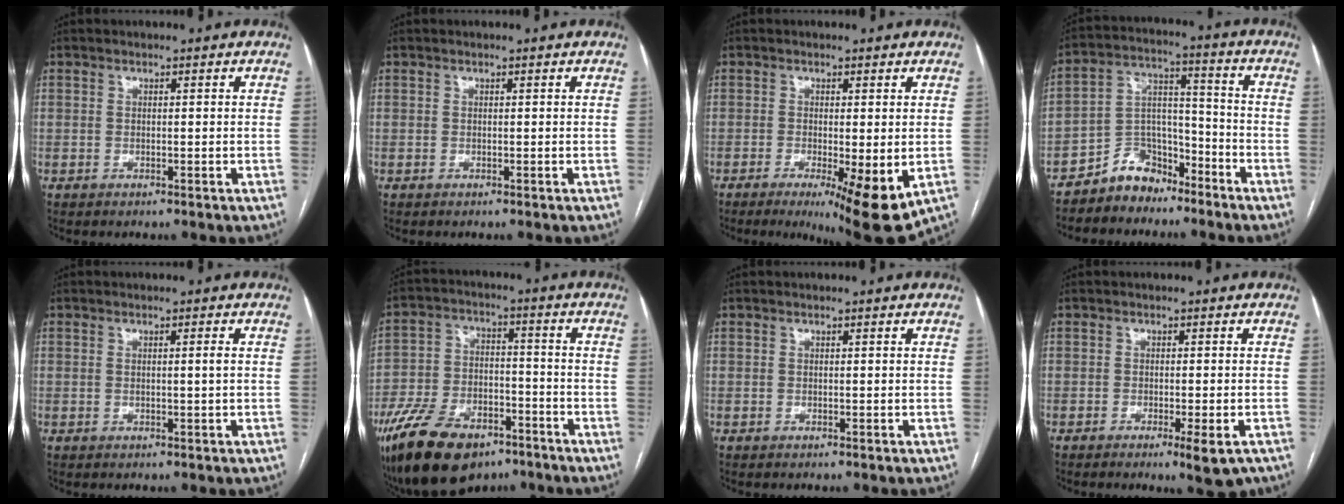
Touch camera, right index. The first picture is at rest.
{"total": 0.0}
{"total": 9.4, "force": [-3.4, 1.4, 8.6], "torque": [-0.112, -0.023, -0.044]}
{"total": 7.8, "force": [-6.3, 4.5, 1.3], "torque": [-0.022, 0.035, -0.112]}
{"total": 0.9, "force": [0.1, -0.3, 0.9], "torque": [-0.015, -0.001, 0.001]}
{"total": 15.1, "force": [-10.2, 7.2, 8.5], "torque": [-0.161, -0.006, -0.177]}
{"total": 0.0}
{"total": 4.2, "force": [-2.4, 0.6, 3.4], "torque": [-0.038, -0.008, -0.031]}